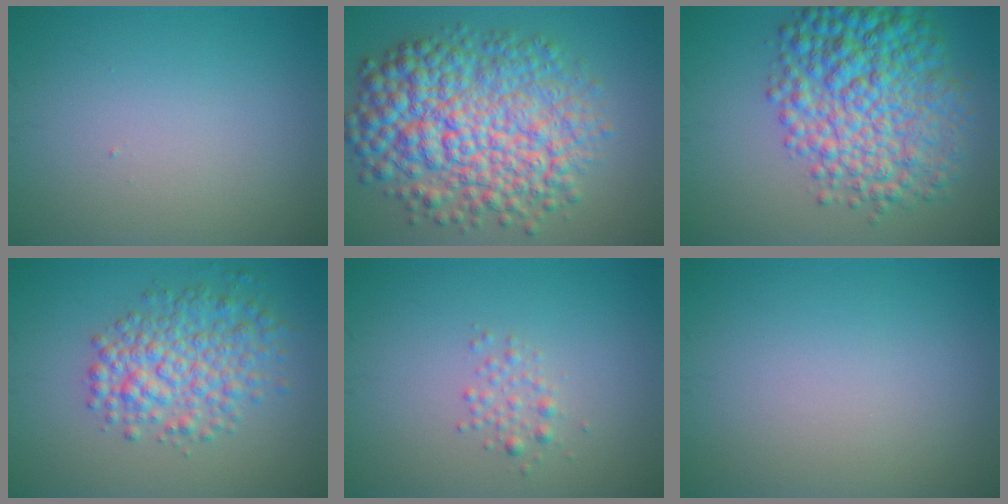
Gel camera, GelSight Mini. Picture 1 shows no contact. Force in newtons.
{"total": 11.2, "press": 11.2, "slide": 0.2}
{"total": 9.7, "press": 9.7, "slide": 0.1}
{"total": 5.4, "press": 5.4, "slide": 0.1}
{"total": 1.4, "press": 1.4, "slide": 0.1}
{"total": 0.0}